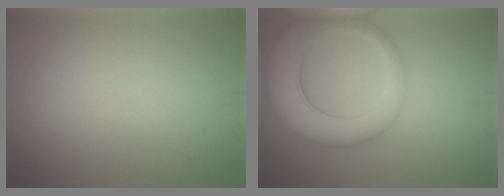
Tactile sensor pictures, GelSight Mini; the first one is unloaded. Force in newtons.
{"total": 7.3, "press": 7.3, "slide": 0.5}